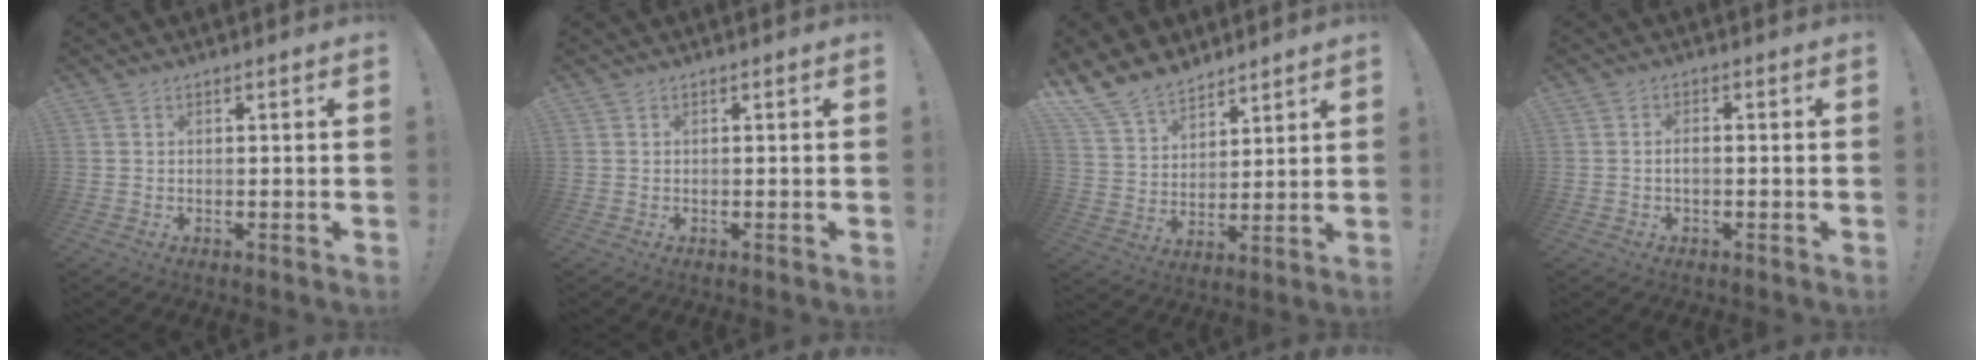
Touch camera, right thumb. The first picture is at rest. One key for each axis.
{"total": 0.0}
{"total": 12.5, "fx": 10.2, "fy": 6.3, "fz": 3.4, "tx": -0.083, "ty": -0.070, "tz": 0.200}
{"total": 2.1, "fx": -0.5, "fy": 0.7, "fz": 1.9, "tx": -0.040, "ty": 0.002, "tz": -0.010}